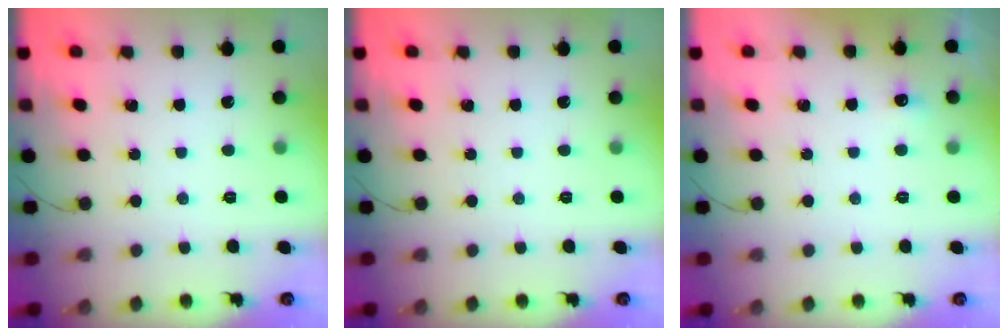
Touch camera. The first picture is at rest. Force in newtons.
{"total": 0.0}
{"total": 3.9, "press": 3.7, "slide": 1.3}